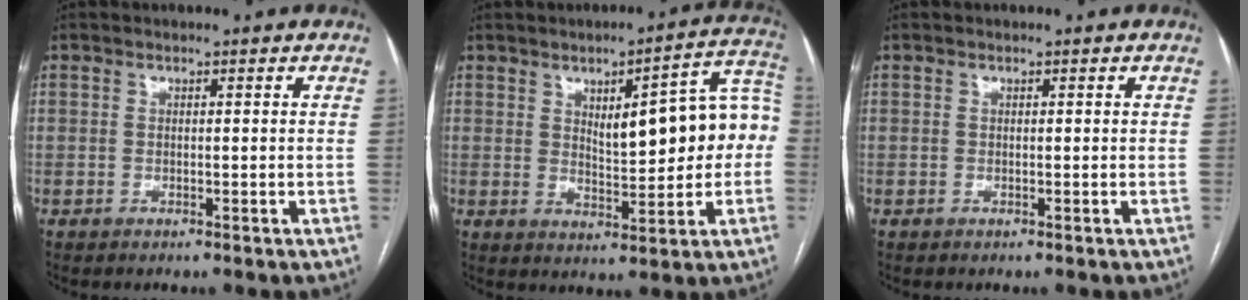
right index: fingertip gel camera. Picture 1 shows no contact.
{"total": 13.4, "force": [1.4, 3.8, 12.8], "torque": [-0.167, 0.036, 0.026]}
{"total": 0.0}